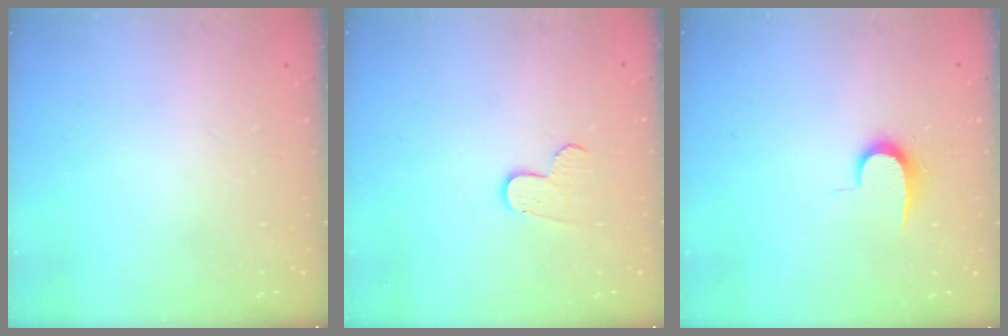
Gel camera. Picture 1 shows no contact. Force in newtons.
{"total": 6.6, "press": 6.6, "slide": 0.6}
{"total": 6.6, "press": 6.5, "slide": 0.8}